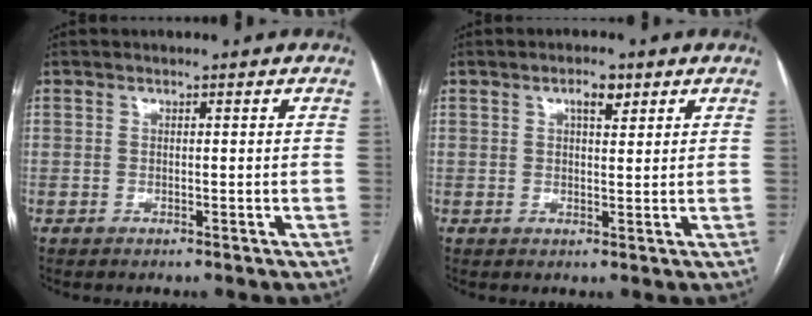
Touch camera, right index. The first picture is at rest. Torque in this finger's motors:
{"motor_torque": [0.02, 0.01, 0.03, 0.03]}